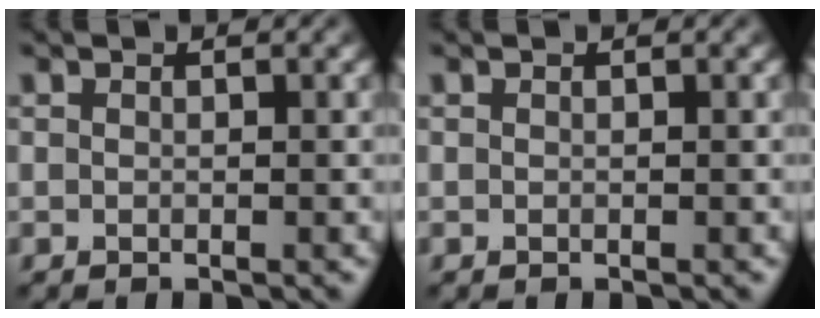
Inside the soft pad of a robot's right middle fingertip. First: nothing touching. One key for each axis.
{"total": 0.0}